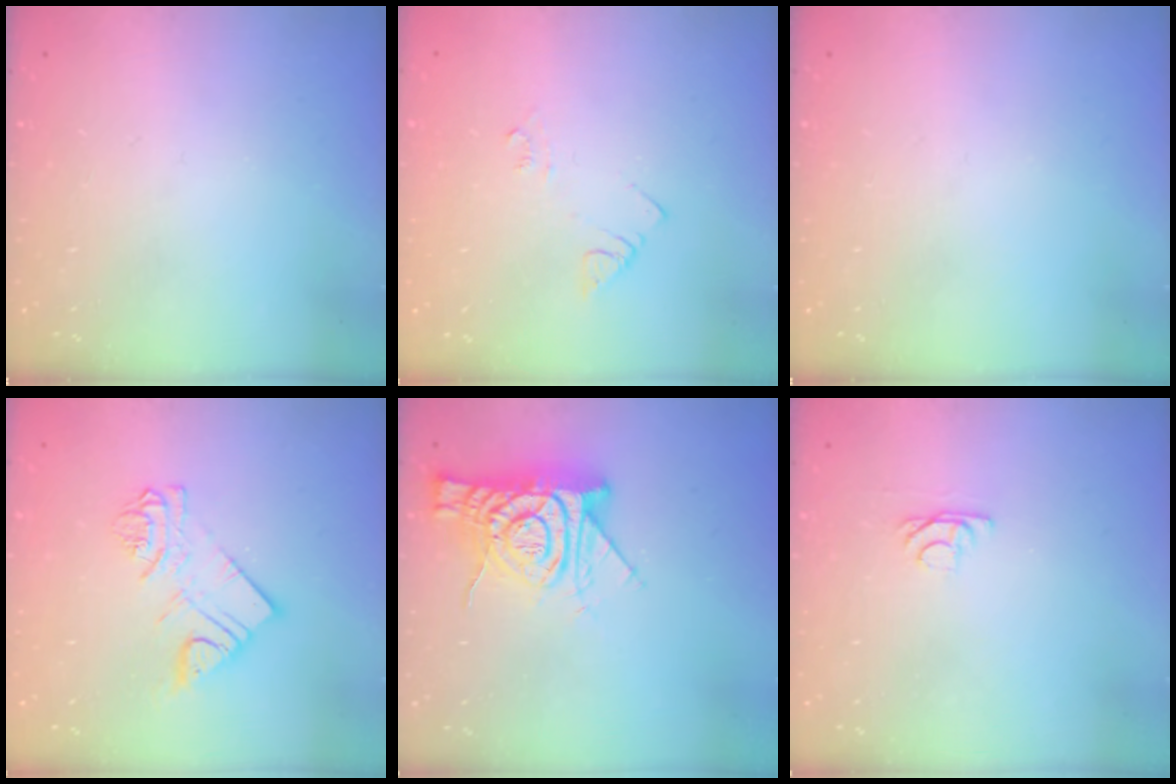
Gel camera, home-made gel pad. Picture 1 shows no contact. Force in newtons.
{"total": 4.1, "press": 4.1, "slide": 0.4}
{"total": 0.0}
{"total": 8.9, "press": 8.9, "slide": 0.7}
{"total": 13.0, "press": 13.0, "slide": 1.4}
{"total": 3.8, "press": 3.8, "slide": 0.4}